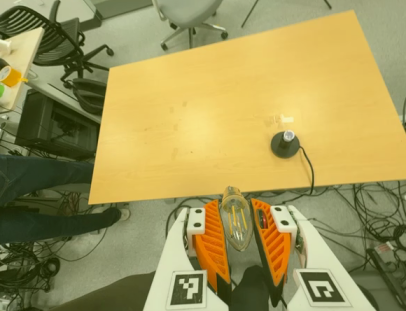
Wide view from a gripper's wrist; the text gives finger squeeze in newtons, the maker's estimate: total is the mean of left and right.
{"total": 12.5, "left": 14.1, "right": 10.9}